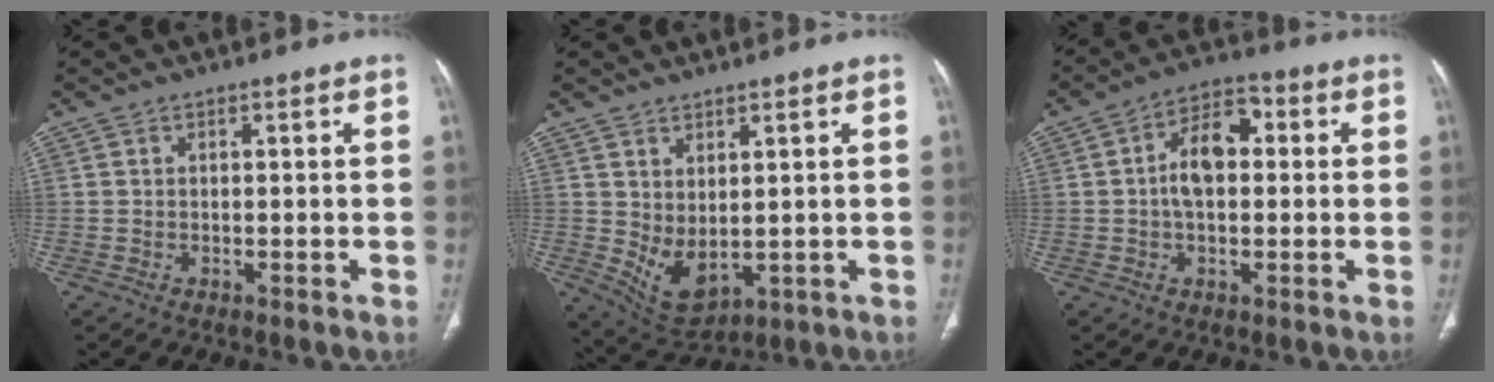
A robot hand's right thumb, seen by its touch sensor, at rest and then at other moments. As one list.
[{"total": 7.4, "force": [0.4, 4.0, 6.2], "torque": [-0.101, -0.015, 0.035]}, {"total": 9.1, "force": [0.7, 5.4, 7.3], "torque": [-0.116, 0.024, 0.003]}]